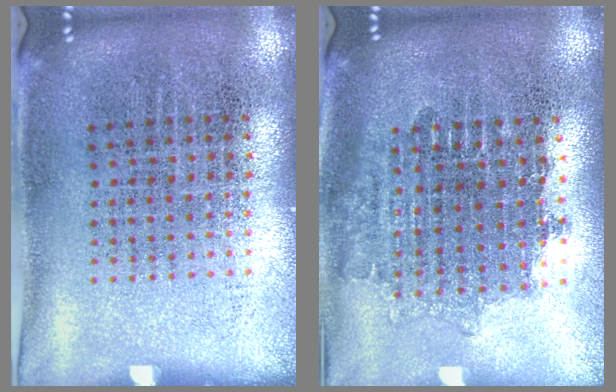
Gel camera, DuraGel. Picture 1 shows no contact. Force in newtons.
{"total": 1.7, "press": 1.4, "slide": 1.0}